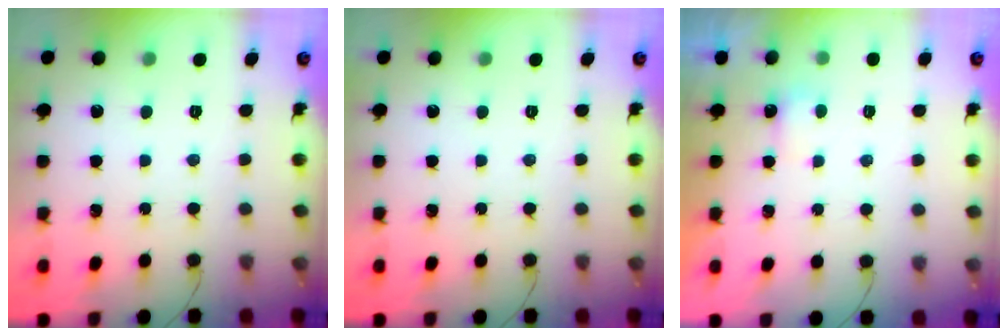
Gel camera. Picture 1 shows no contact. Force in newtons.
{"total": 0.0}
{"total": 2.8, "press": 2.7, "slide": 0.7}